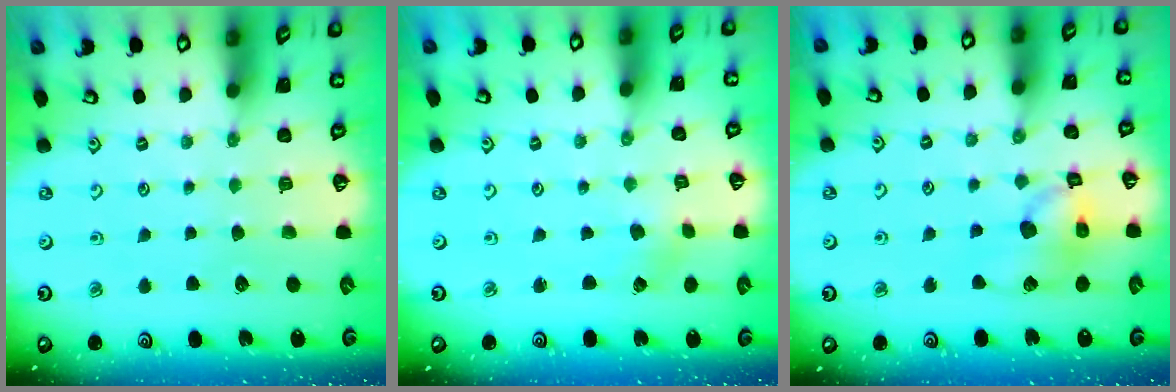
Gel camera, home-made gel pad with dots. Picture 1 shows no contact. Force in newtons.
{"total": 0.0}
{"total": 13.7, "press": 13.6, "slide": 1.8}